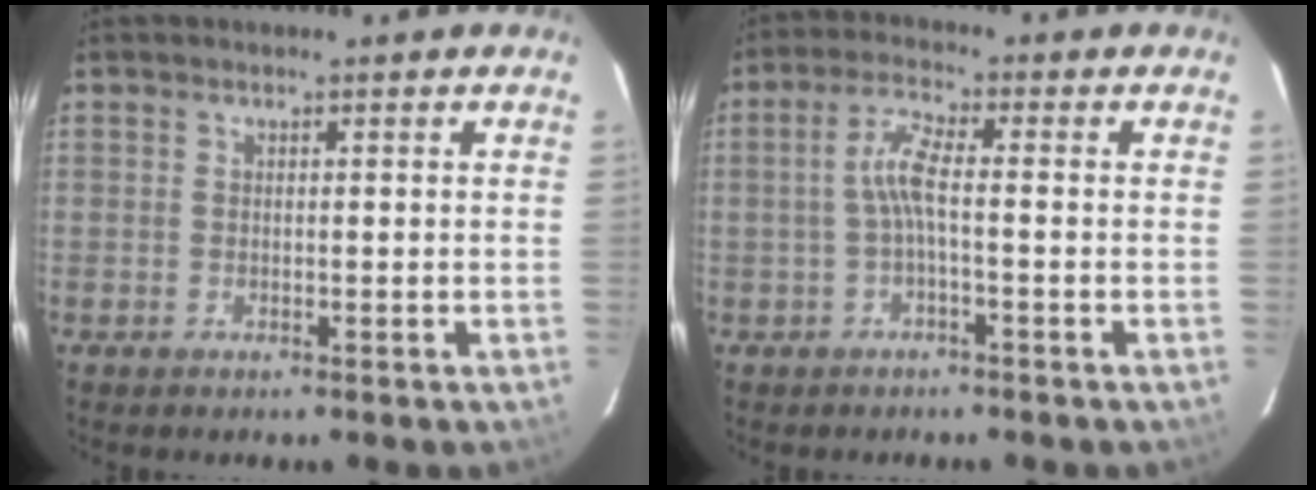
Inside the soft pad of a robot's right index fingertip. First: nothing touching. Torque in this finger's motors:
{"motor_torque": [0.71, 0.02, 0.40, 0.10]}